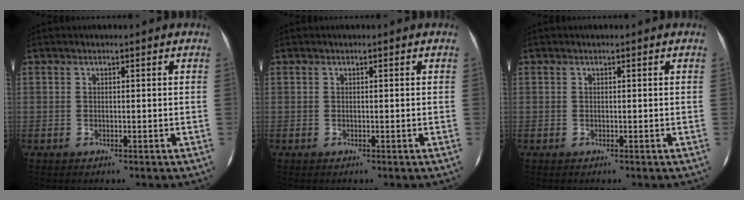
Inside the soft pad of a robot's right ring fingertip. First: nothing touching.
{"total": 0.0}
{"total": 0.0}